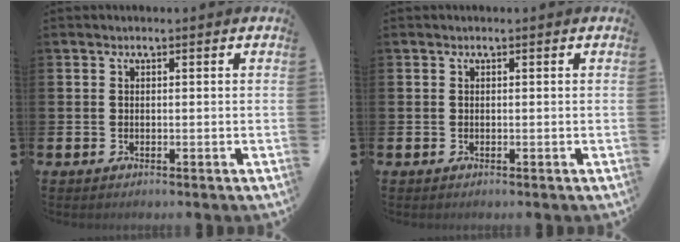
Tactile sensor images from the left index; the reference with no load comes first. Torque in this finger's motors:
{"motor_torque": [0.01, 0.00, 0.00, 0.01]}